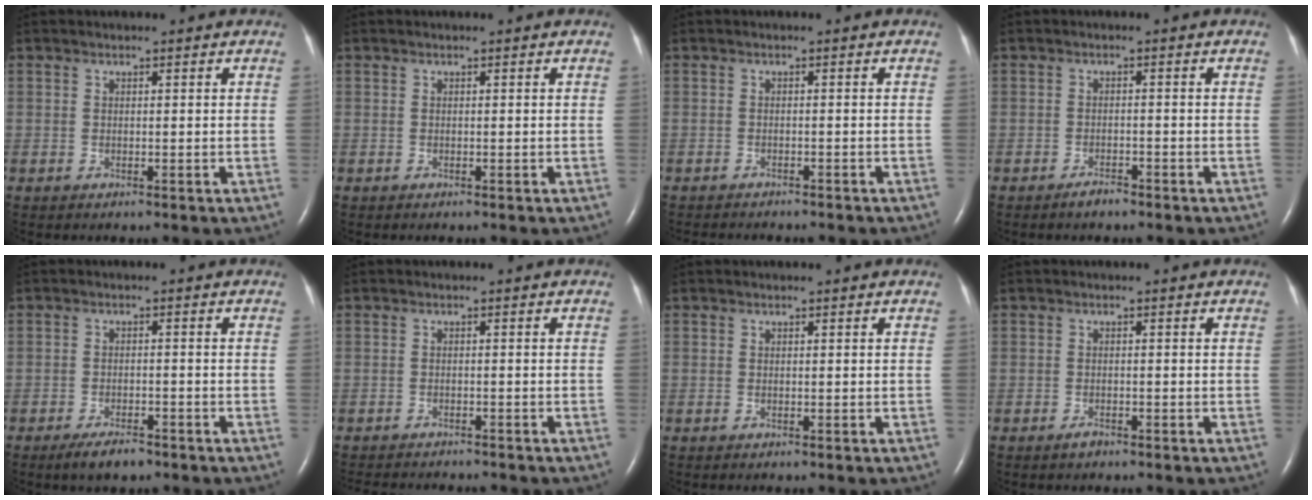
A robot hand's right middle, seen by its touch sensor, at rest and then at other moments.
{"total": 0.0}
{"total": 6.5, "force": [-5.8, 1.3, 2.6], "torque": [-0.030, -0.006, -0.072]}
{"total": 1.8, "force": [-1.6, 0.4, 0.7], "torque": [-0.017, -0.001, -0.025]}
{"total": 3.8, "force": [-2.8, 1.2, 2.2], "torque": [-0.047, -0.004, -0.045]}
{"total": 8.7, "force": [-8.1, 1.5, 2.9], "torque": [-0.038, -0.010, -0.105]}
{"total": 0.0}
{"total": 1.1, "force": [-0.9, 0.4, 0.5], "torque": [-0.014, -0.001, -0.014]}